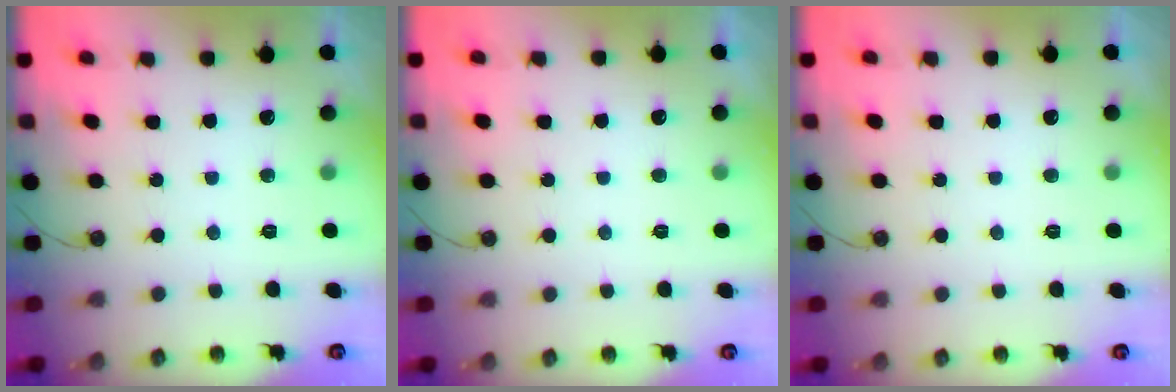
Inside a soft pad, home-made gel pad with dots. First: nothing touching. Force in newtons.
{"total": 0.0}
{"total": 0.0}